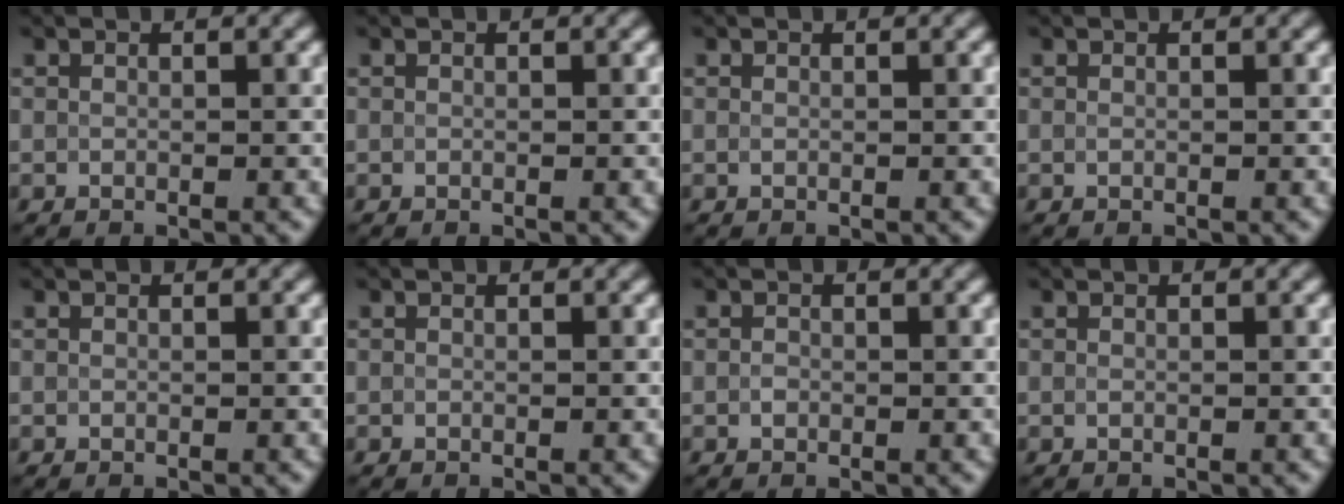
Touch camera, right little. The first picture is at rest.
{"total": 0.0}
{"total": 0.0}
{"total": 0.0}
{"total": 0.0}
{"total": 0.0}
{"total": 0.6, "force": [-0.1, 0.5, 0.3], "torque": [-0.006, -0.001, -0.004]}
{"total": 0.0}